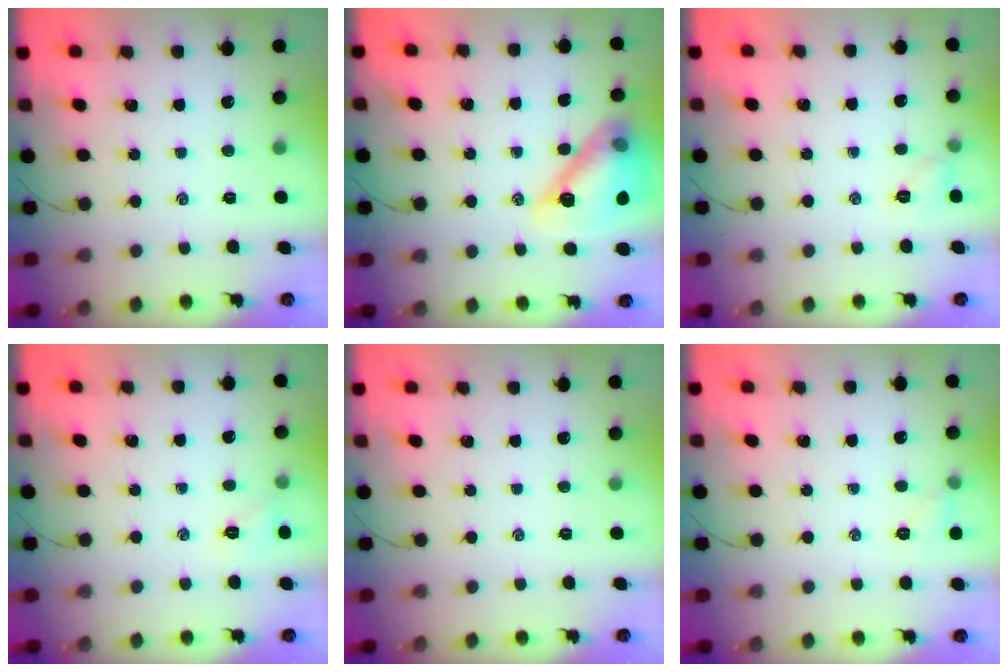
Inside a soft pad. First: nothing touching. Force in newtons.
{"total": 17.1, "press": 17.0, "slide": 2.0}
{"total": 5.3, "press": 5.1, "slide": 1.5}
{"total": 5.8, "press": 5.5, "slide": 1.6}
{"total": 0.0}
{"total": 4.1, "press": 3.9, "slide": 1.3}